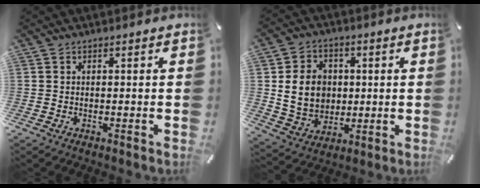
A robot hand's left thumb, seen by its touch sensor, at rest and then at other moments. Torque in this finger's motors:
{"motor_torque": [0.67, 0.79, 0.32, -0.07, 0.12]}